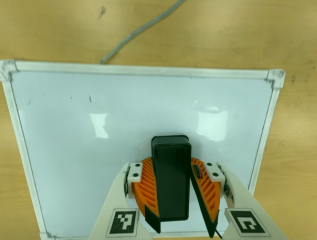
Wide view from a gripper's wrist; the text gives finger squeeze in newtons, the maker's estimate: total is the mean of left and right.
{"total": 13.8, "left": 15.4, "right": 12.2}